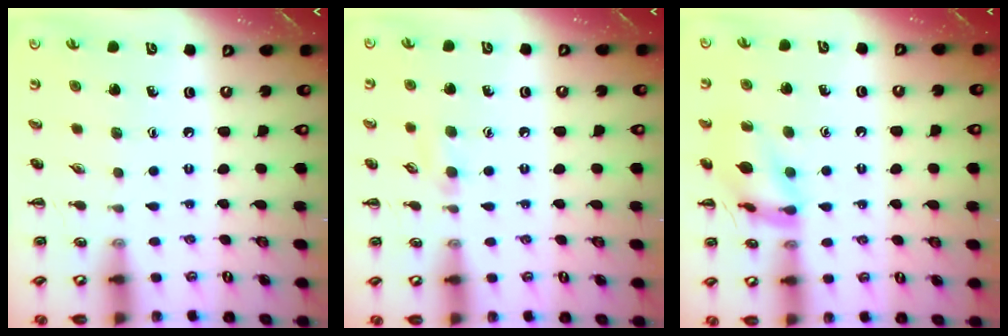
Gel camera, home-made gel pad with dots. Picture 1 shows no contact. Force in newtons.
{"total": 5.3, "press": 5.0, "slide": 1.9}
{"total": 13.0, "press": 12.9, "slide": 1.2}